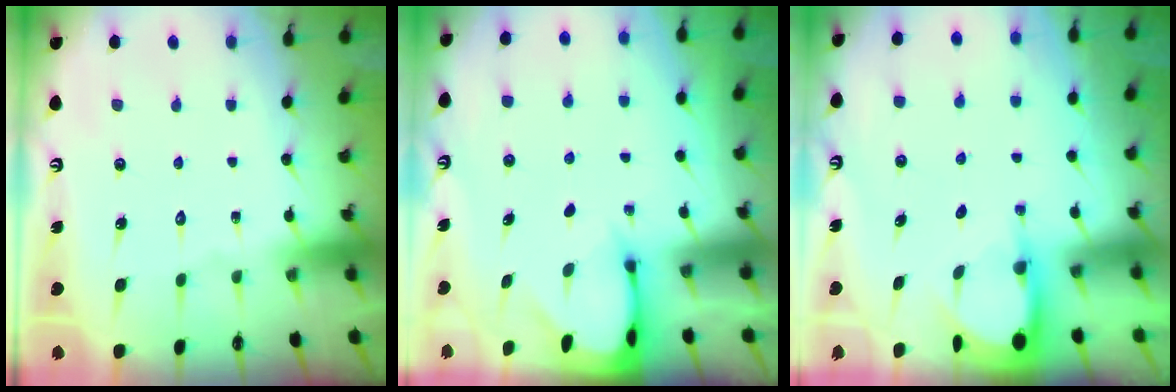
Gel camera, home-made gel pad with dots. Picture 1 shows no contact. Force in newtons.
{"total": 2.0, "press": 2.0, "slide": 0.1}
{"total": 3.4, "press": 3.4, "slide": 0.1}